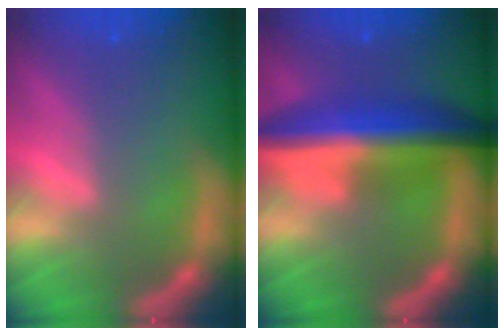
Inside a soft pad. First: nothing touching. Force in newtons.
{"total": 9.5}